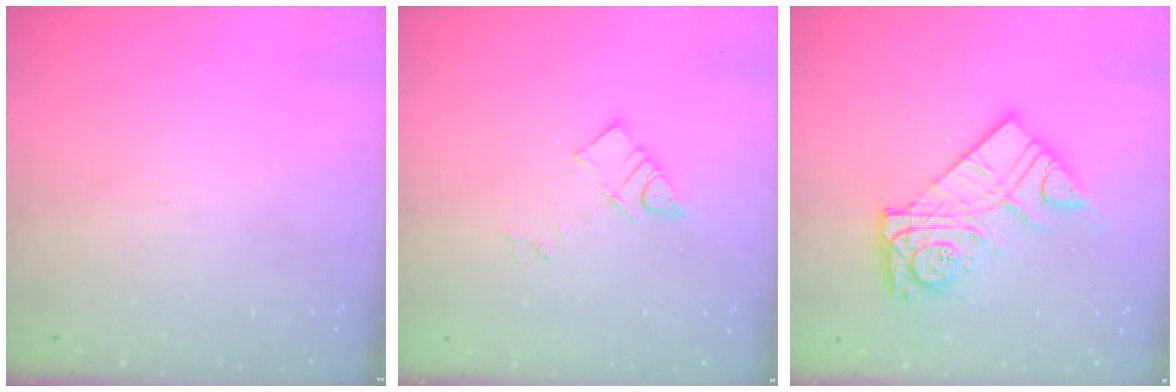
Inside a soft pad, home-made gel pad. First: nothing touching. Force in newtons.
{"total": 3.4, "press": 3.4, "slide": 0.2}
{"total": 14.8, "press": 14.7, "slide": 1.6}